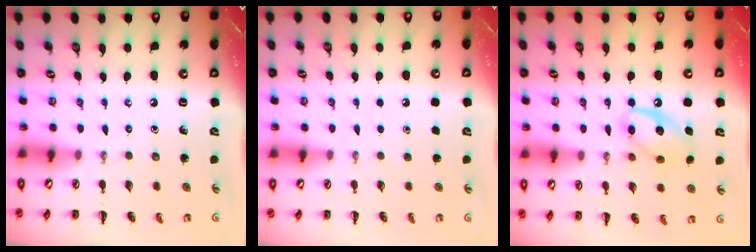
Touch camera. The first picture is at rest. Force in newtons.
{"total": 1.8, "press": 1.8, "slide": 0.1}
{"total": 12.4, "press": 12.3, "slide": 1.6}